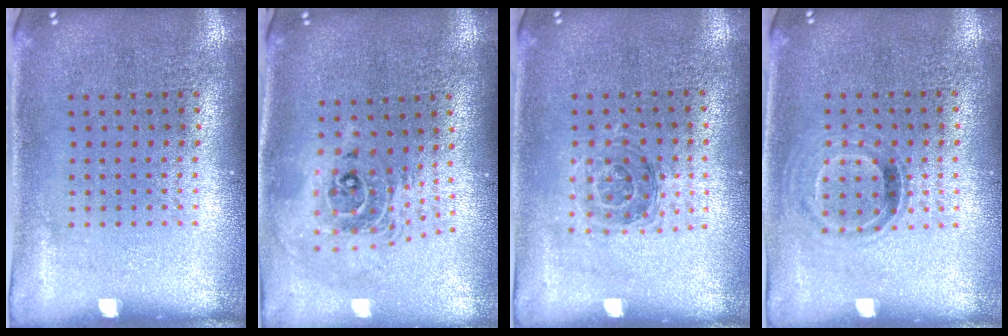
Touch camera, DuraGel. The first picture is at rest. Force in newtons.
{"total": 2.1, "press": 1.6, "slide": 1.4}
{"total": 1.1, "press": 1.0, "slide": 0.3}
{"total": 0.9, "press": 0.8, "slide": 0.4}